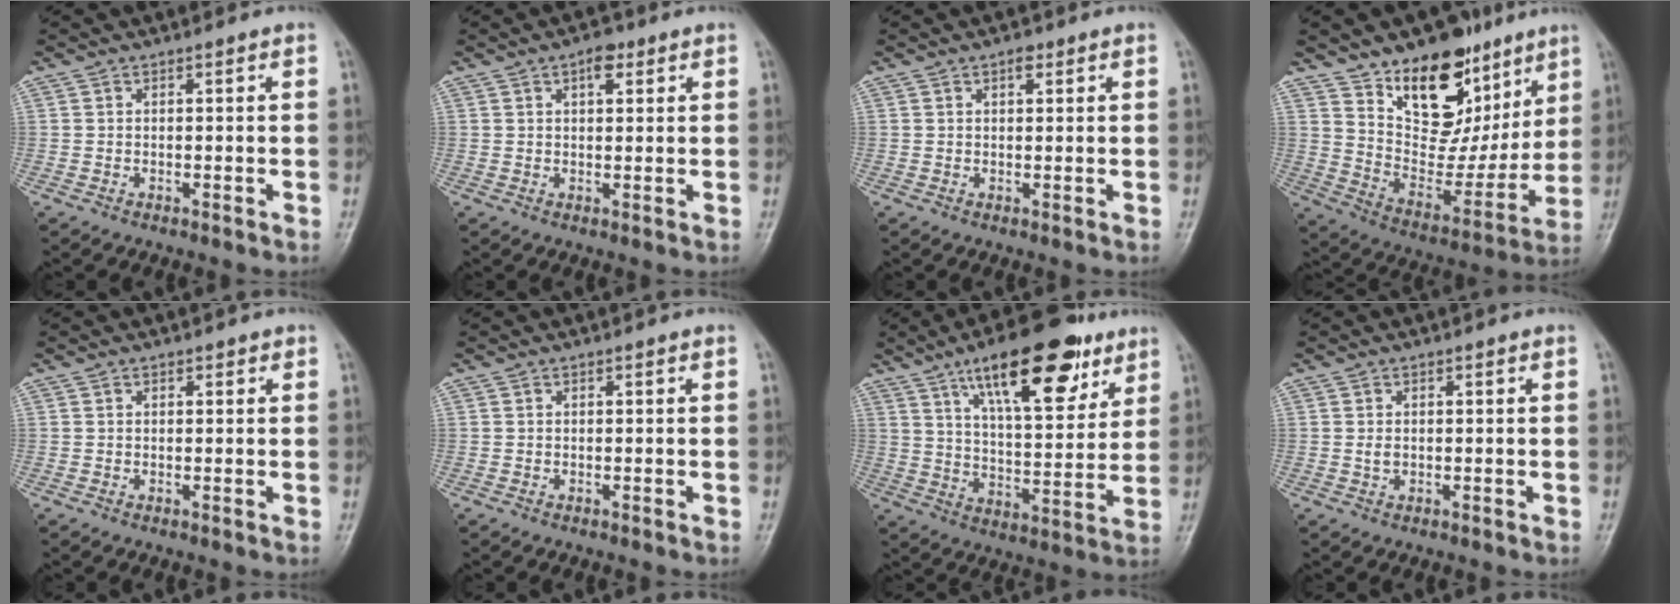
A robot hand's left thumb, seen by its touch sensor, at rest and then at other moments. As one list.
[{"total": 3.6, "force": [1.8, 1.8, 2.5], "torque": [-0.025, -0.004, 0.025]}, {"total": 1.8, "force": [1.0, 0.9, 1.1], "torque": [-0.010, -0.003, 0.014]}, {"total": 21.8, "force": [13.3, 12.7, 11.6], "torque": [-0.109, -0.069, 0.223]}, {"total": 0.9, "force": [0.6, 0.6, 0.3], "torque": [0.005, -0.003, 0.006]}, {"total": 0.0}, {"total": 21.0, "force": [12.0, 7.8, 15.3], "torque": [-0.199, -0.041, 0.195]}, {"total": 1.2, "force": [0.1, 0.8, 0.8], "torque": [-0.013, -0.001, 0.005]}]